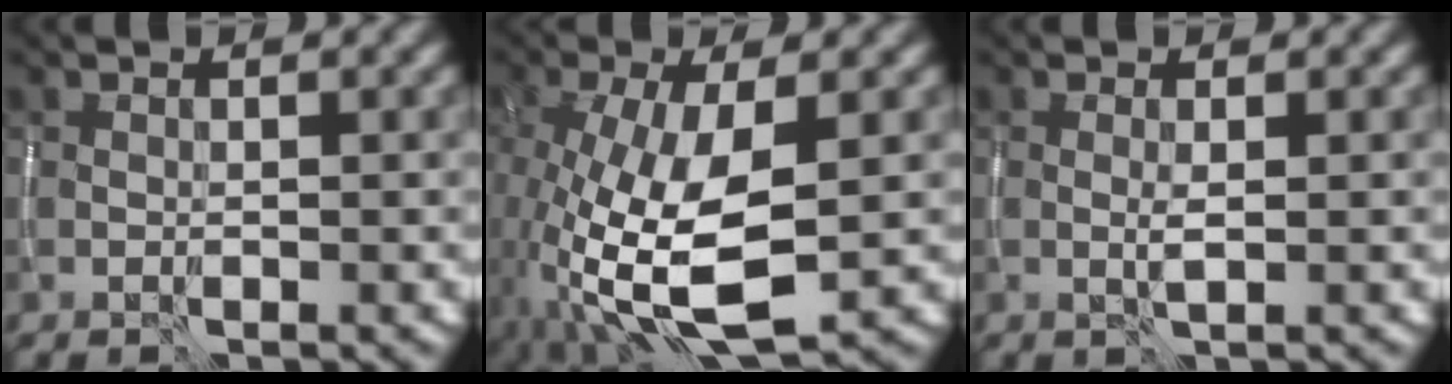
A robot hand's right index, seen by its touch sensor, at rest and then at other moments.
{"total": 10.4, "force": [-2.8, 4.3, 9.1], "torque": [-0.205, -0.019, -0.049]}
{"total": 0.7, "force": [0.0, -0.1, 0.7], "torque": [-0.014, 0.002, -0.001]}